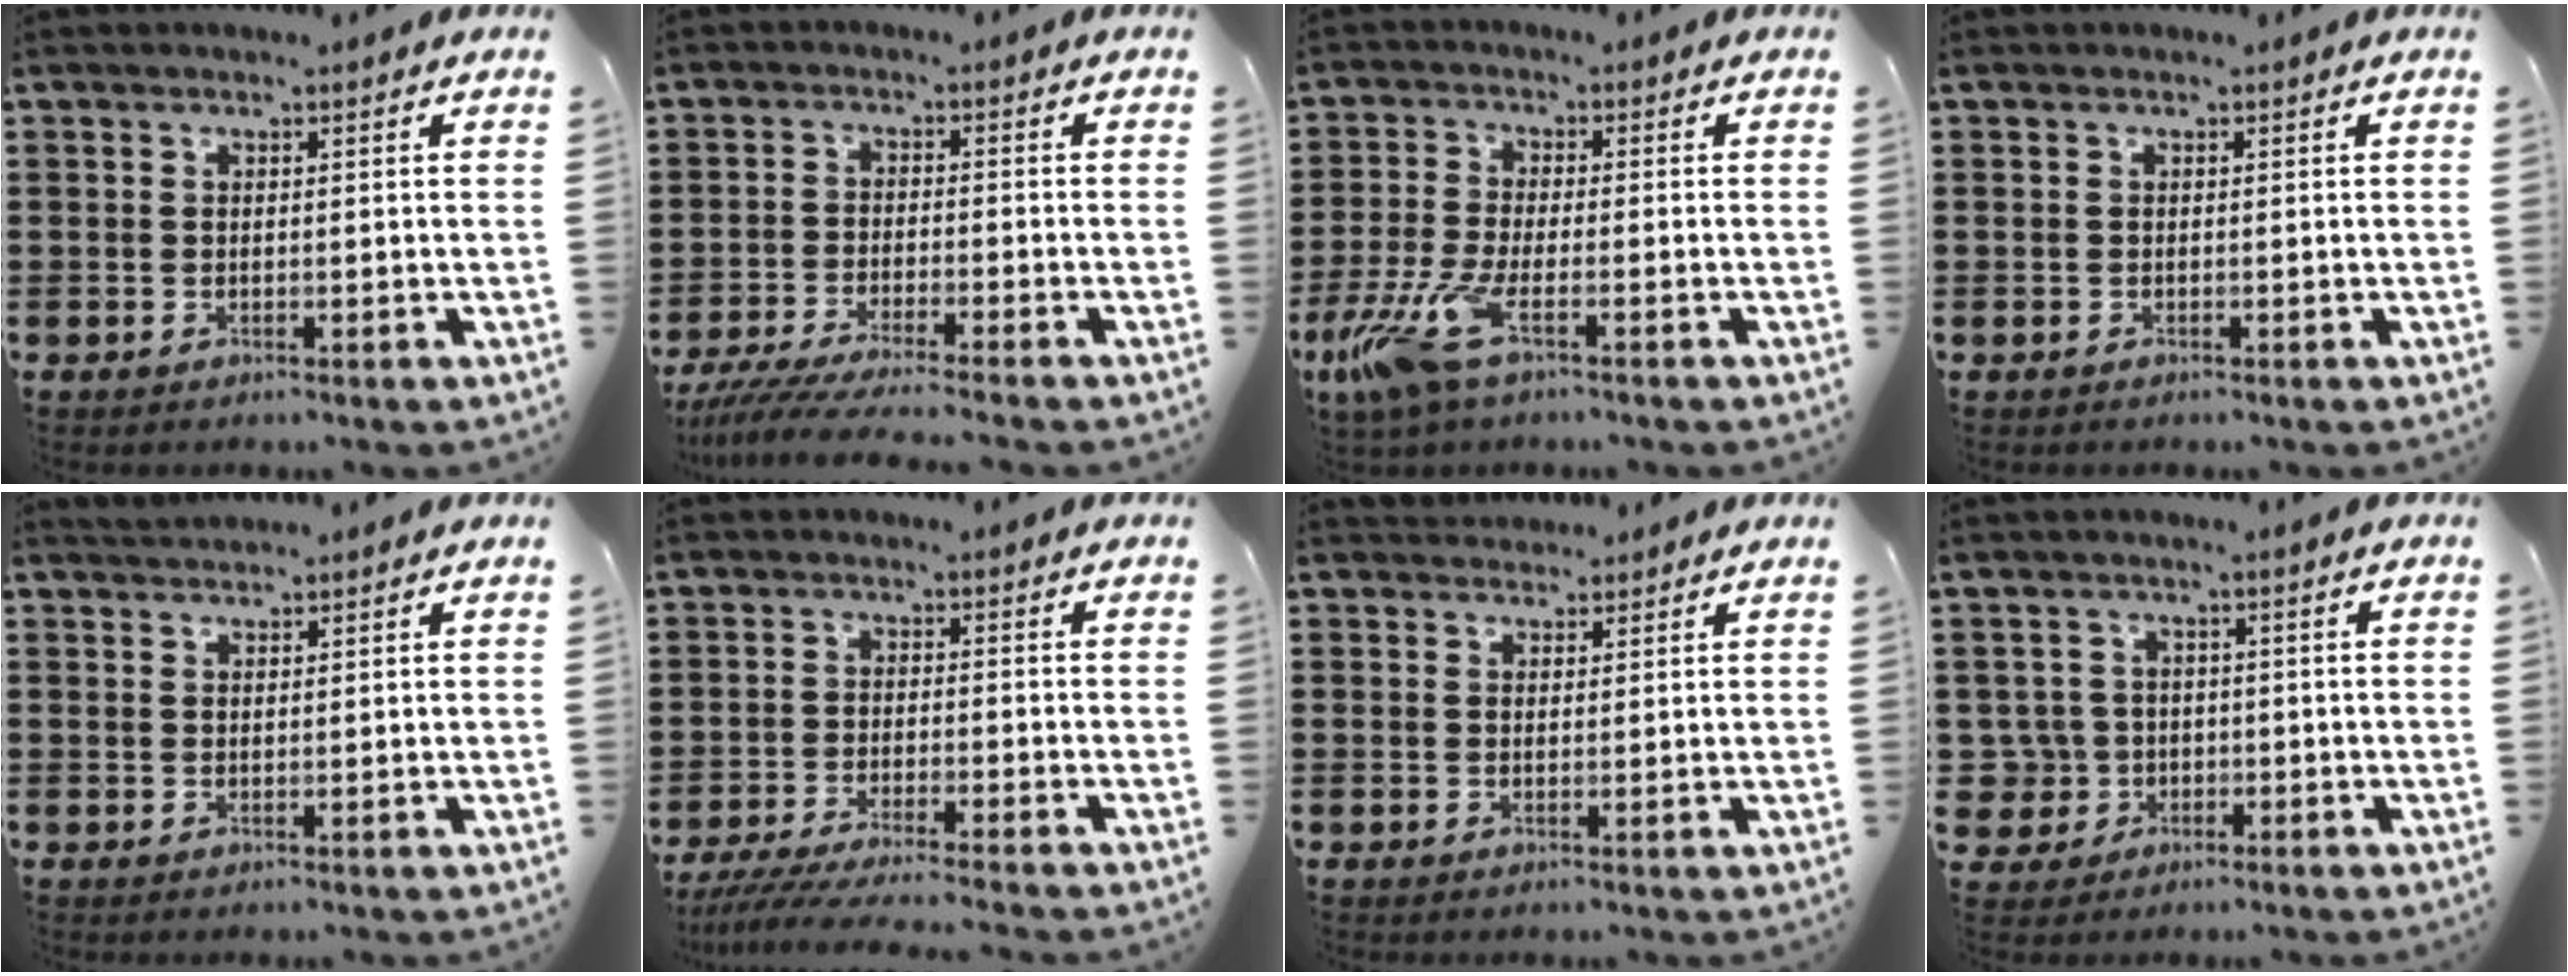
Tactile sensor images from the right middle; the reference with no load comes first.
{"total": 4.8, "force": [-4.4, -0.3, 1.9], "torque": [-0.054, -0.023, -0.088]}
{"total": 7.3, "force": [-4.0, 1.9, 5.8], "torque": [-0.148, -0.021, -0.080]}
{"total": 0.0}
{"total": 1.5, "force": [1.4, 0.3, 0.2], "torque": [-0.007, 0.003, 0.028]}
{"total": 4.4, "force": [-4.1, -0.4, 1.6], "torque": [-0.041, -0.018, -0.082]}
{"total": 1.9, "force": [1.7, 0.8, -0.2], "torque": [0.007, 0.003, 0.032]}
{"total": 4.7, "force": [-0.7, 4.5, 1.0], "torque": [-0.050, 0.007, -0.017]}